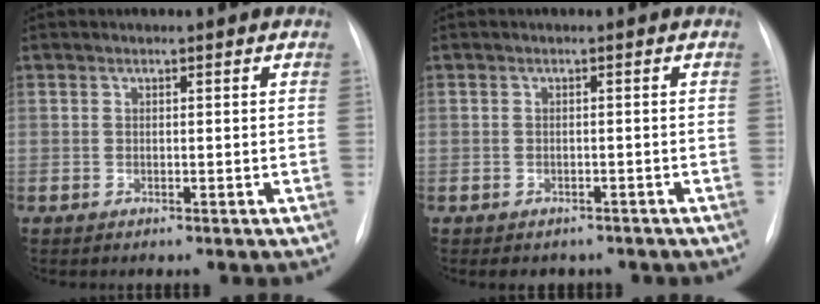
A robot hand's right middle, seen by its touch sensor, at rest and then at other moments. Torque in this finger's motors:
{"motor_torque": [-0.06, -0.36, -0.41, -0.14]}